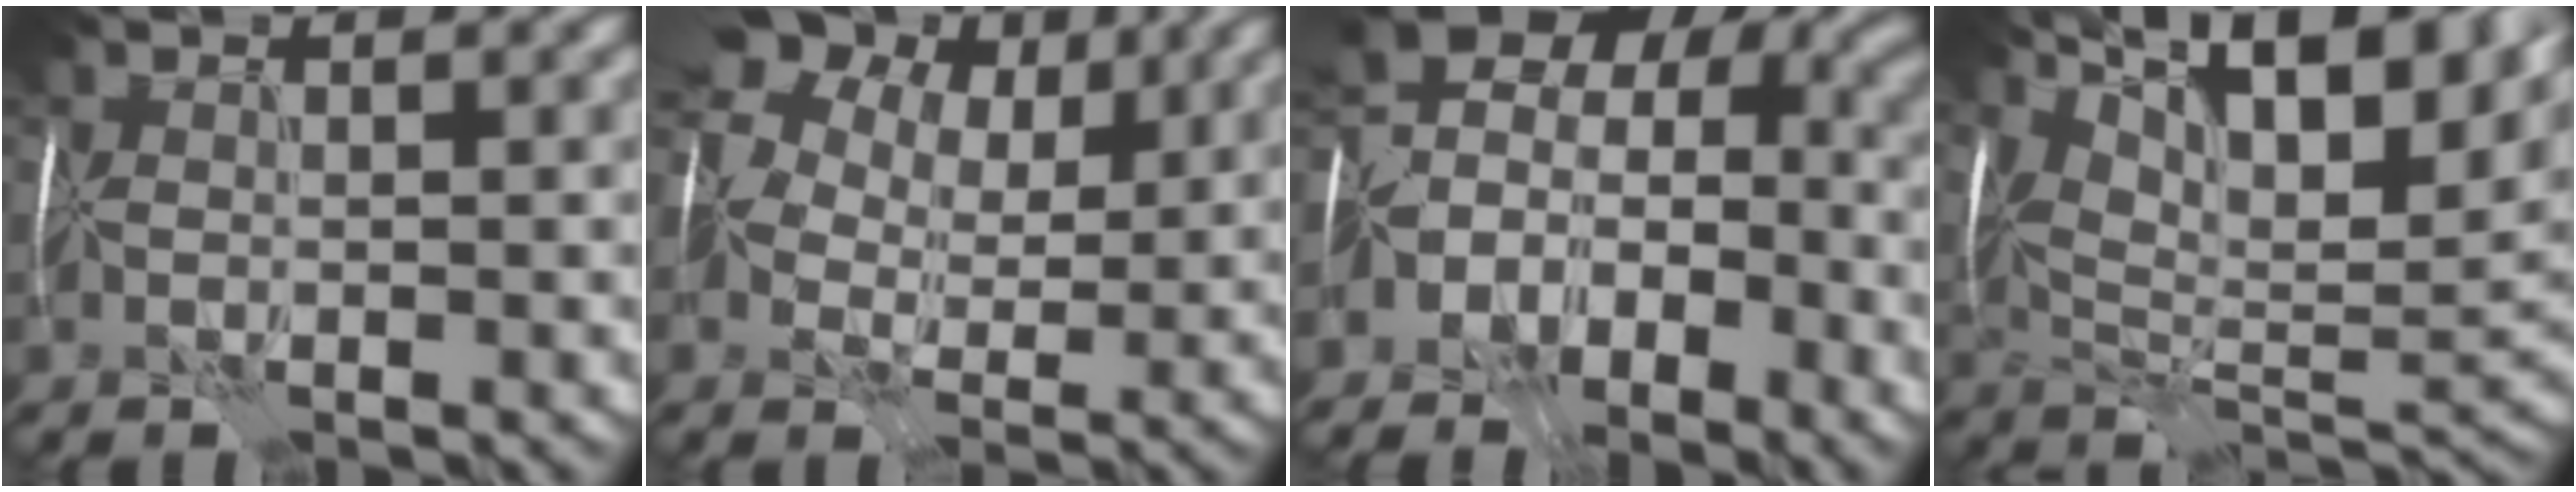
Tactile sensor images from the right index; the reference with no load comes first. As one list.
[{"total": 10.0, "force": [5.6, 5.6, 6.1], "torque": [-0.131, 0.027, 0.095]}, {"total": 5.8, "force": [-2.7, 4.4, 2.6], "torque": [-0.053, 0.005, -0.050]}, {"total": 16.6, "force": [9.0, 6.6, 12.4], "torque": [-0.211, 0.043, 0.147]}]